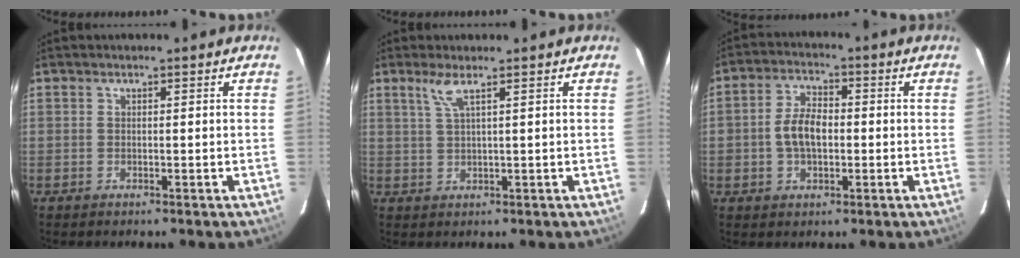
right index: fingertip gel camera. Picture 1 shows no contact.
{"total": 2.9, "force": [1.7, -0.3, 2.3], "torque": [-0.050, -0.001, 0.038]}
{"total": 6.7, "force": [-0.7, 4.2, 5.2], "torque": [-0.105, 0.013, -0.008]}